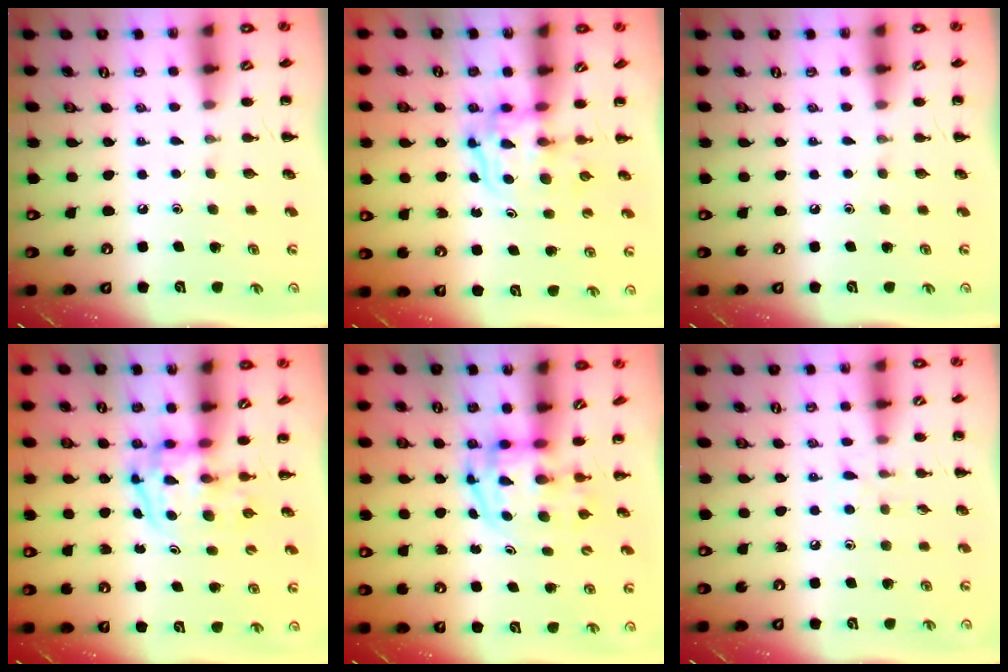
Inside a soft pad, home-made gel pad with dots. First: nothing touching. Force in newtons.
{"total": 3.4, "press": 3.4, "slide": 0.4}
{"total": 0.0}
{"total": 3.7, "press": 3.6, "slide": 0.6}
{"total": 3.8, "press": 3.7, "slide": 0.6}
{"total": 5.1, "press": 4.6, "slide": 2.0}